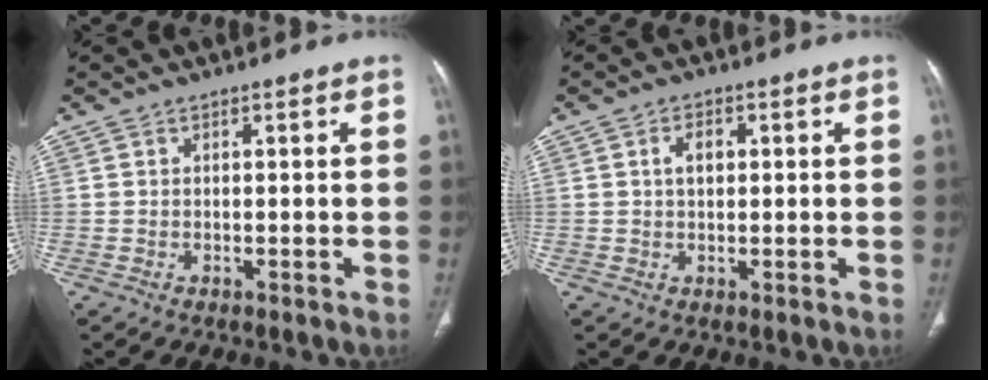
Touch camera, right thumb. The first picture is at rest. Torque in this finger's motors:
{"motor_torque": [0.03, 1.09, 0.49, -0.24, 0.18]}